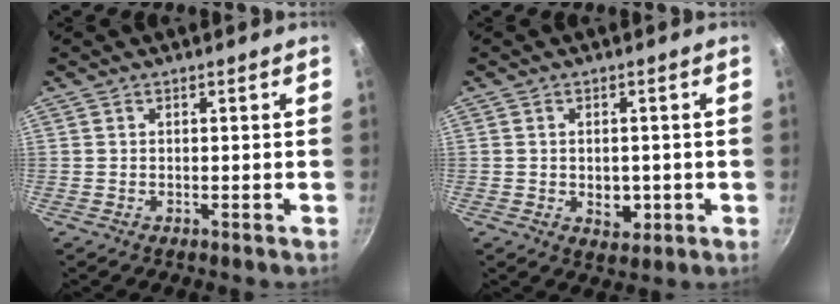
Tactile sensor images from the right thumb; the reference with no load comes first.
{"total": 4.4, "force": [-0.7, 3.1, 3.1], "torque": [-0.032, -0.001, -0.006]}